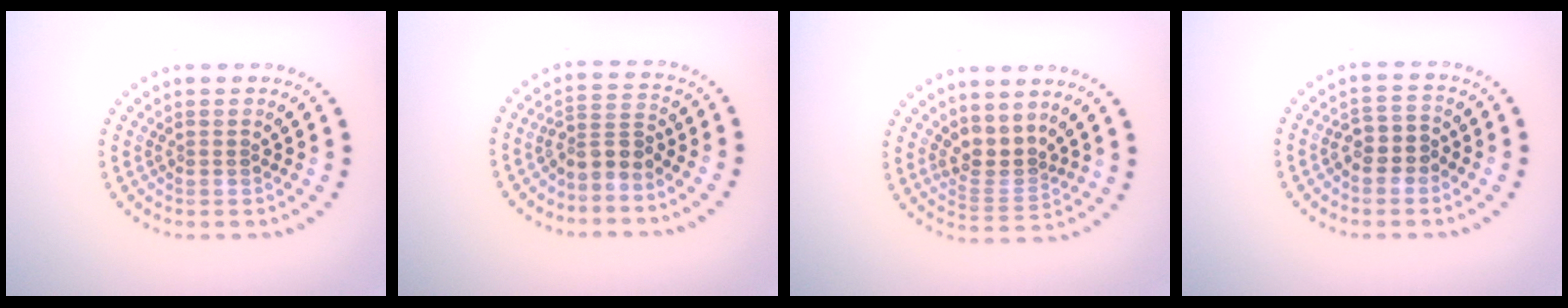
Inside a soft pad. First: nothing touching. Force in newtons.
{"total": 2.7, "press": 1.9, "slide": 1.9}
{"total": 2.4, "press": 1.8, "slide": 1.6}
{"total": 2.5, "press": 2.3, "slide": 1.0}